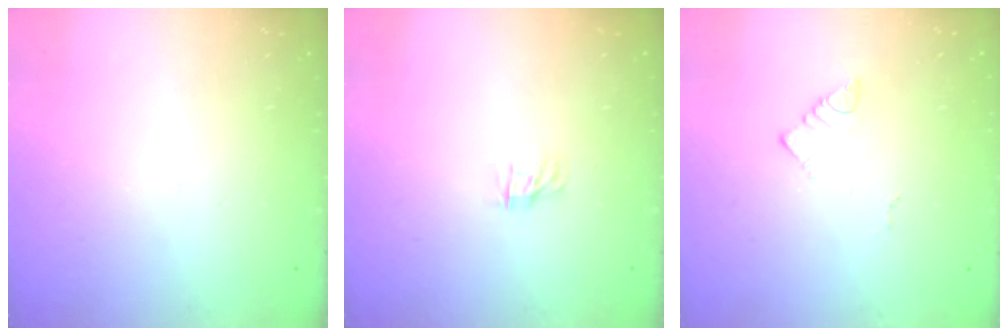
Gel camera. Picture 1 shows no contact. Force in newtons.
{"total": 0.0}
{"total": 3.1, "press": 3.1, "slide": 0.5}